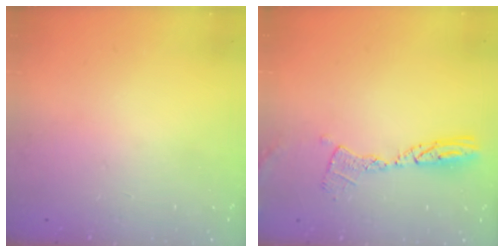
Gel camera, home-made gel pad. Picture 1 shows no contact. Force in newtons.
{"total": 9.7, "press": 9.6, "slide": 0.9}